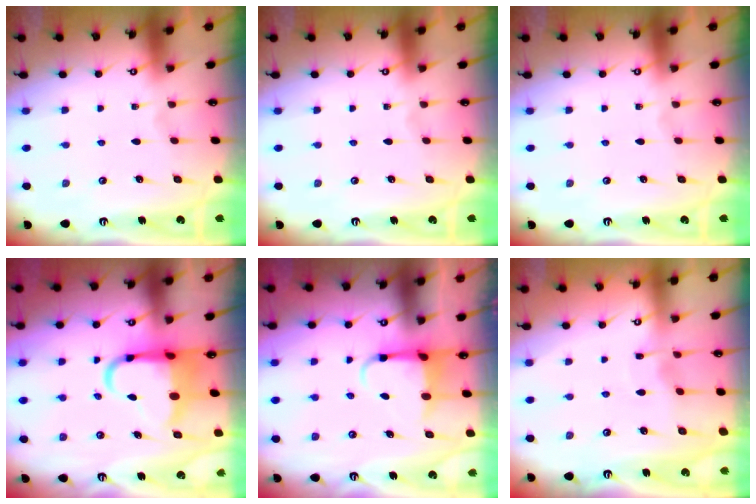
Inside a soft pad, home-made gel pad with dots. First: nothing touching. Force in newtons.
{"total": 0.0}
{"total": 0.0}
{"total": 8.2, "press": 7.9, "slide": 2.0}
{"total": 3.7, "press": 3.6, "slide": 0.7}
{"total": 2.9, "press": 2.8, "slide": 0.4}